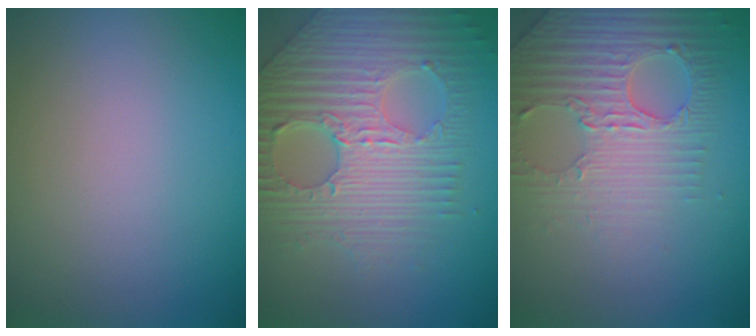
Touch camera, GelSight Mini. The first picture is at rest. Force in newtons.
{"total": 8.9, "press": 6.0, "slide": 6.6}
{"total": 4.0, "press": 3.8, "slide": 1.2}